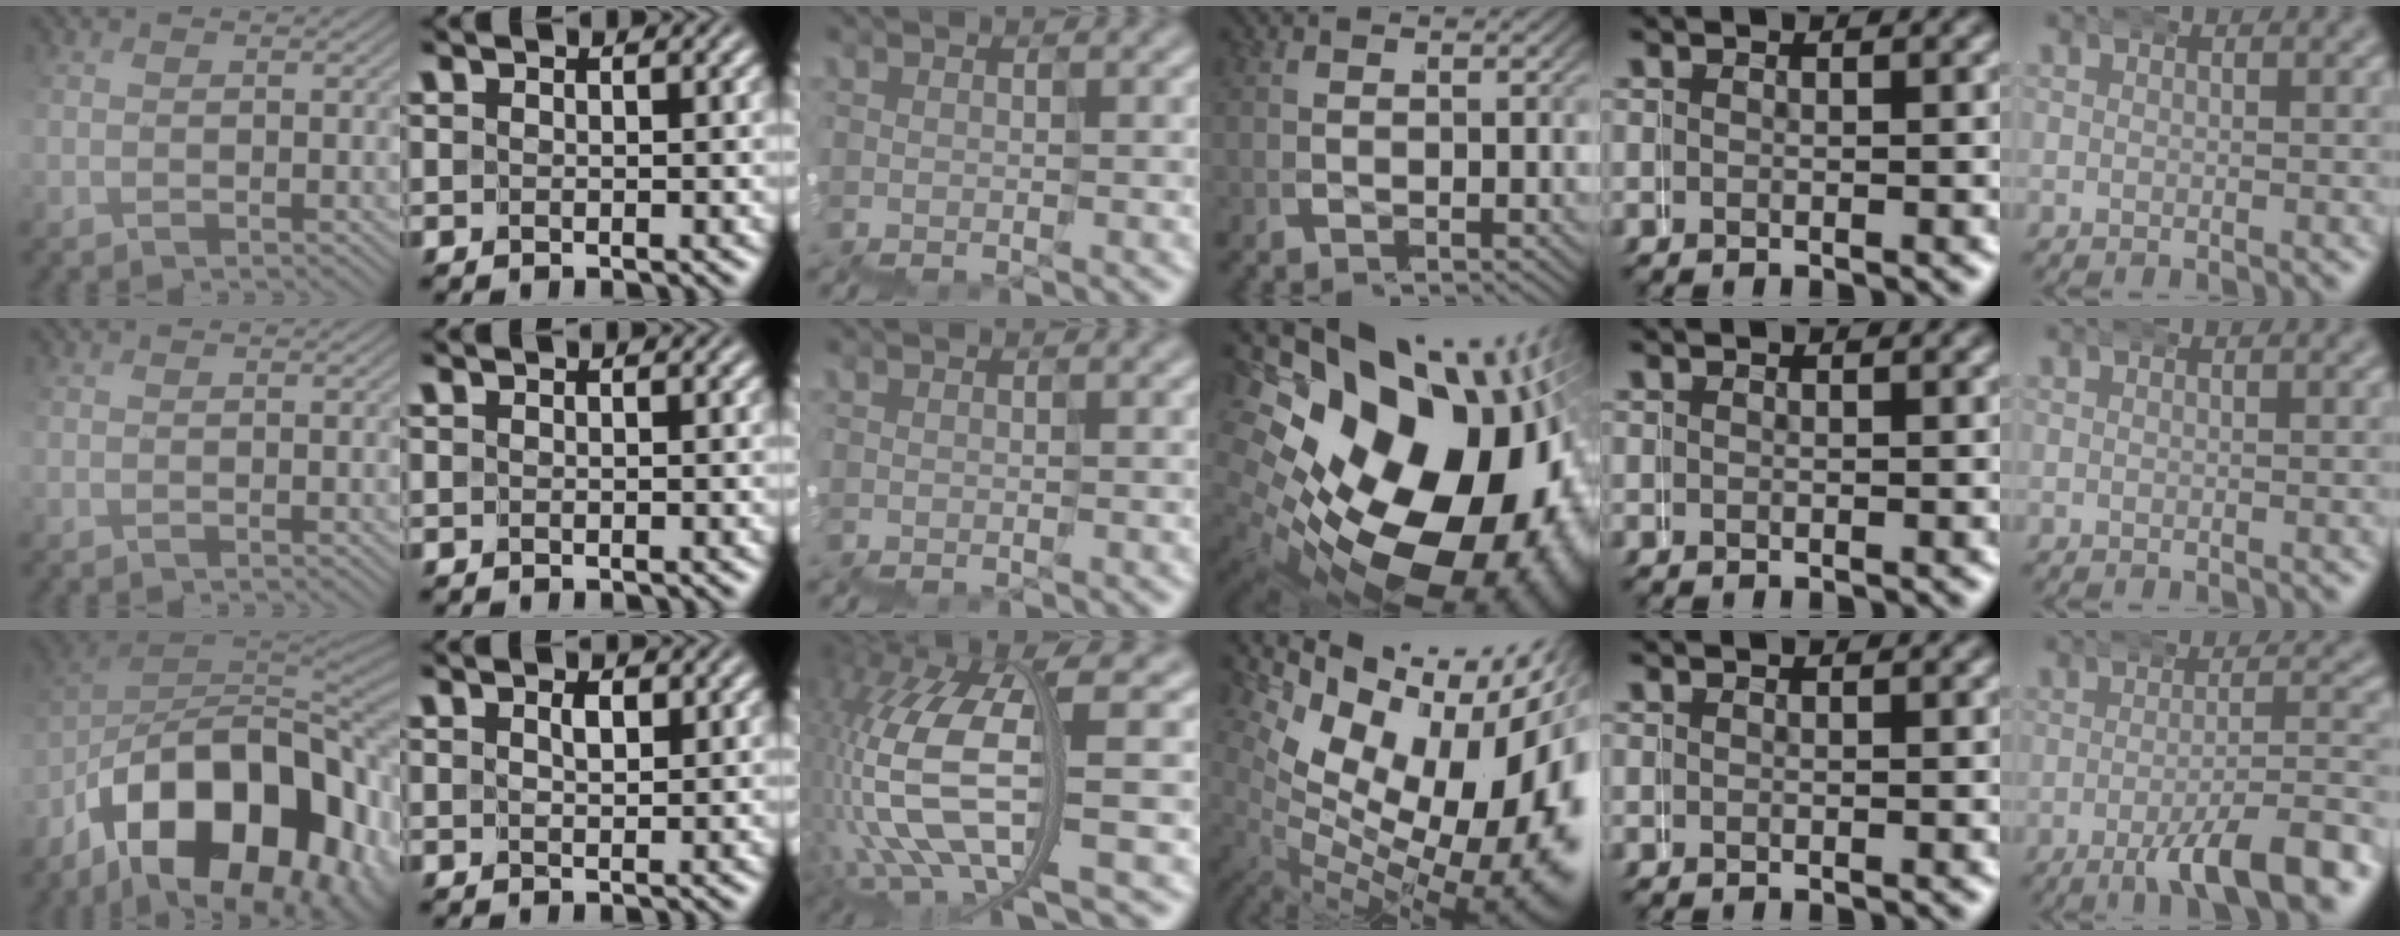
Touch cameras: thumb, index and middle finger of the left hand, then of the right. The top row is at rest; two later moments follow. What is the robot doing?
{"motion": "wrap", "object": "duck tape"}